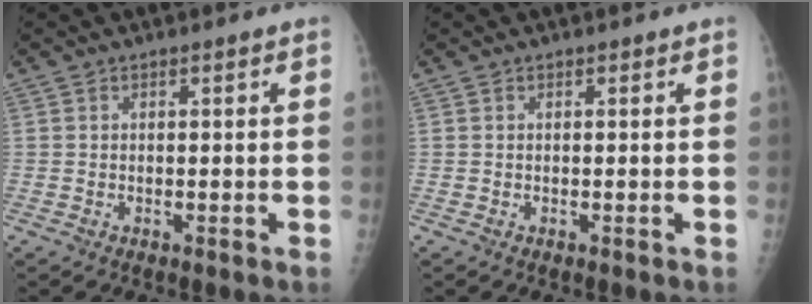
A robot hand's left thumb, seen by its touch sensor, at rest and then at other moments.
{"total": 0.0}